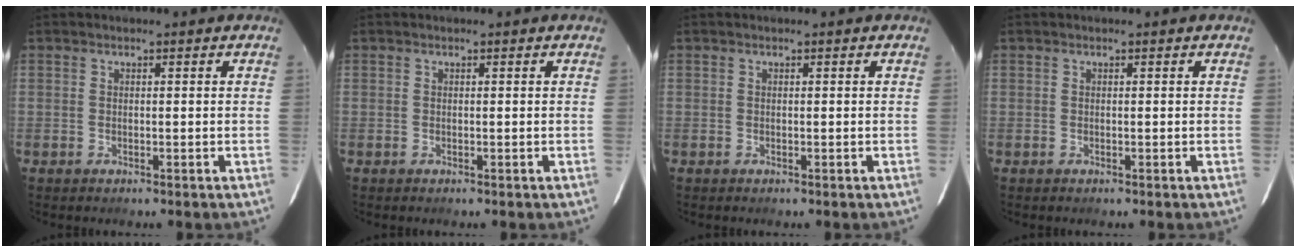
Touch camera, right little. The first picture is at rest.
{"total": 0.0}
{"total": 0.0}
{"total": 0.0}